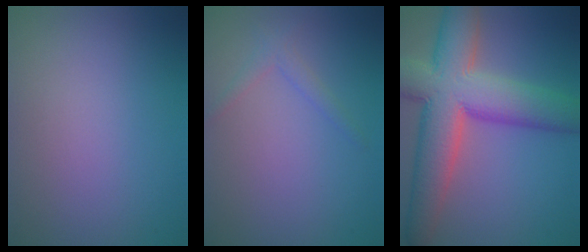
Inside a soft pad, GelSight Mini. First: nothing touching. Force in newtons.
{"total": 1.3, "press": 1.3, "slide": 0.1}
{"total": 11.6, "press": 11.6, "slide": 1.0}